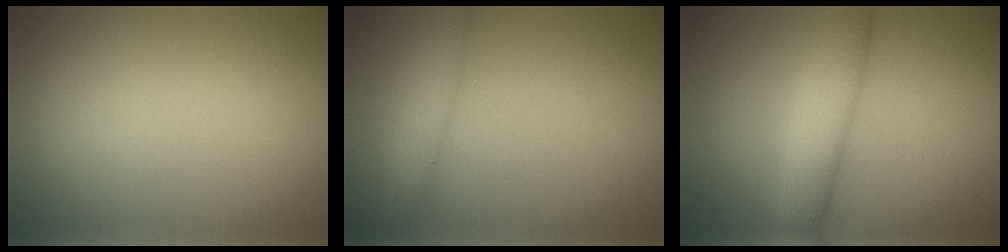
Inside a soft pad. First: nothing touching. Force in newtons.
{"total": 2.5, "press": 2.5, "slide": 0.1}
{"total": 4.7, "press": 4.7, "slide": 0.2}